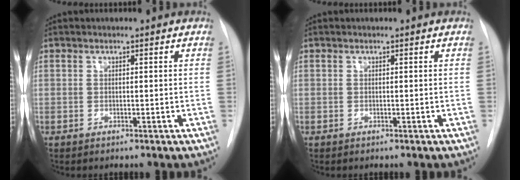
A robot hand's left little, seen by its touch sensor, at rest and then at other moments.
{"total": 0.0}